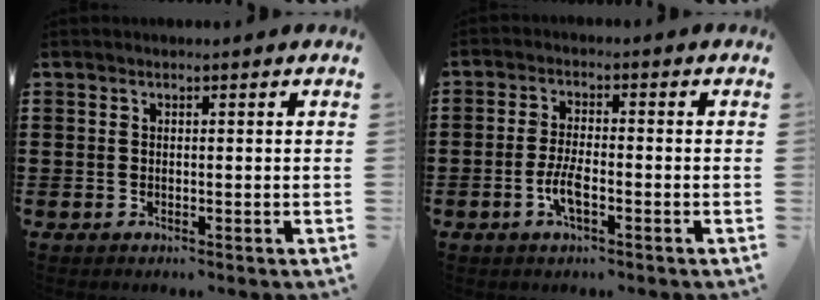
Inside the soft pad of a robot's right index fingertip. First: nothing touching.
{"total": 4.0, "force": [-1.6, 1.2, 3.5], "torque": [-0.080, -0.003, -0.035]}